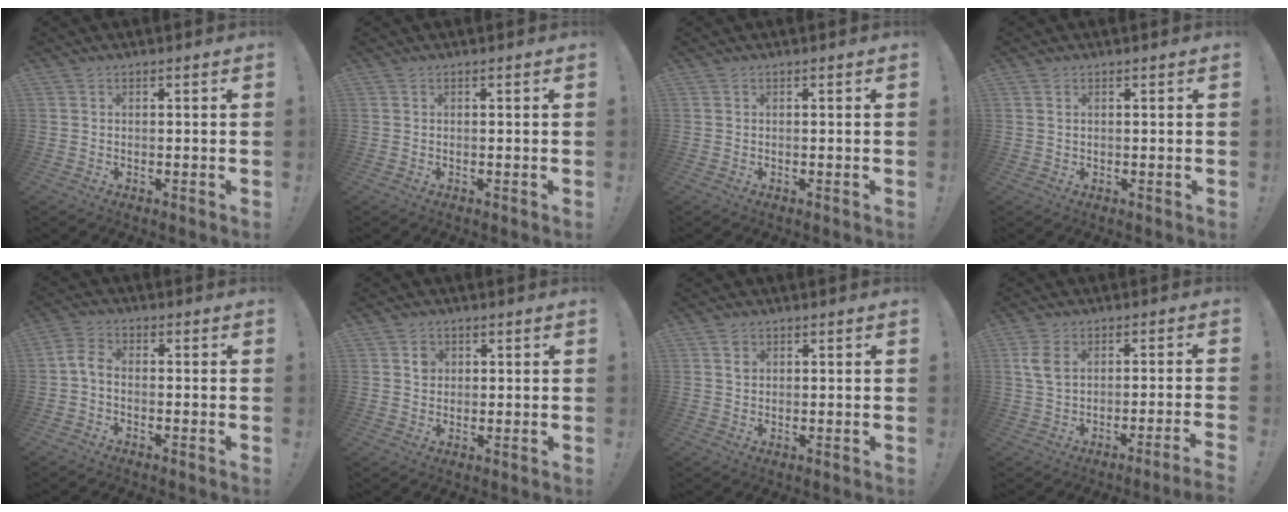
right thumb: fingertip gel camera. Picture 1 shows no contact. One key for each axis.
{"total": 0.0}
{"total": 0.0}
{"total": 1.0, "fx": 0.5, "fy": 0.4, "fz": 0.7, "tx": -0.017, "ty": 0.002, "tz": 0.010}
{"total": 4.5, "fx": -1.1, "fy": 2.6, "fz": 3.5, "tx": -0.074, "ty": 0.009, "tz": -0.021}
{"total": 2.7, "fx": 0.9, "fy": 2.4, "fz": 0.8, "tx": 0.011, "ty": -0.008, "tz": 0.010}
{"total": 1.3, "fx": 0.6, "fy": 1.0, "fz": 0.4, "tx": 0.006, "ty": -0.004, "tz": 0.010}
{"total": 5.4, "fx": -1.2, "fy": 1.3, "fz": 5.1, "tx": -0.094, "ty": 0.002, "tz": -0.020}